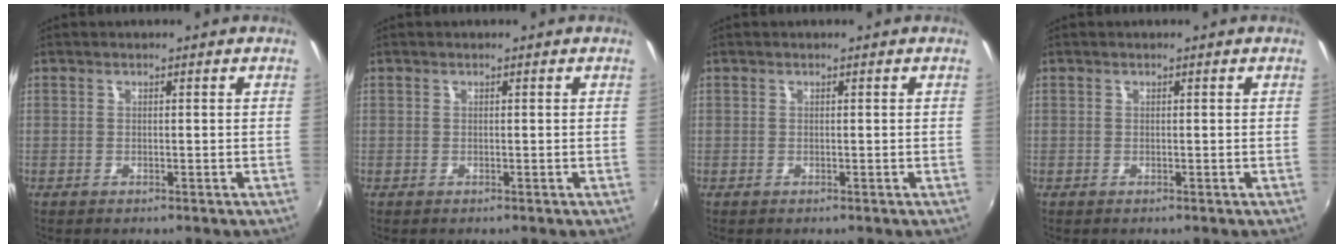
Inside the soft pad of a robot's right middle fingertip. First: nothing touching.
{"total": 0.0}
{"total": 0.0}
{"total": 0.0}